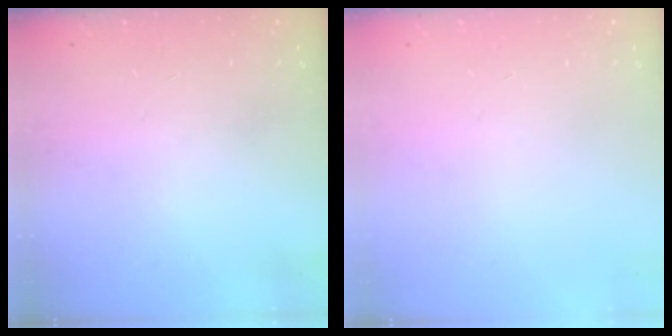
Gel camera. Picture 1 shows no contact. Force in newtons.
{"total": 0.0}